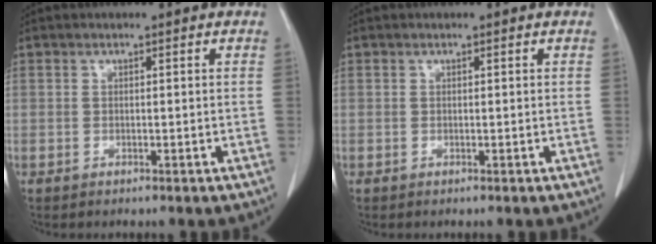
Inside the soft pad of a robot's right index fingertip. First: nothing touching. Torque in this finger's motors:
{"motor_torque": [-0.20, 0.22, -0.03, -0.01]}